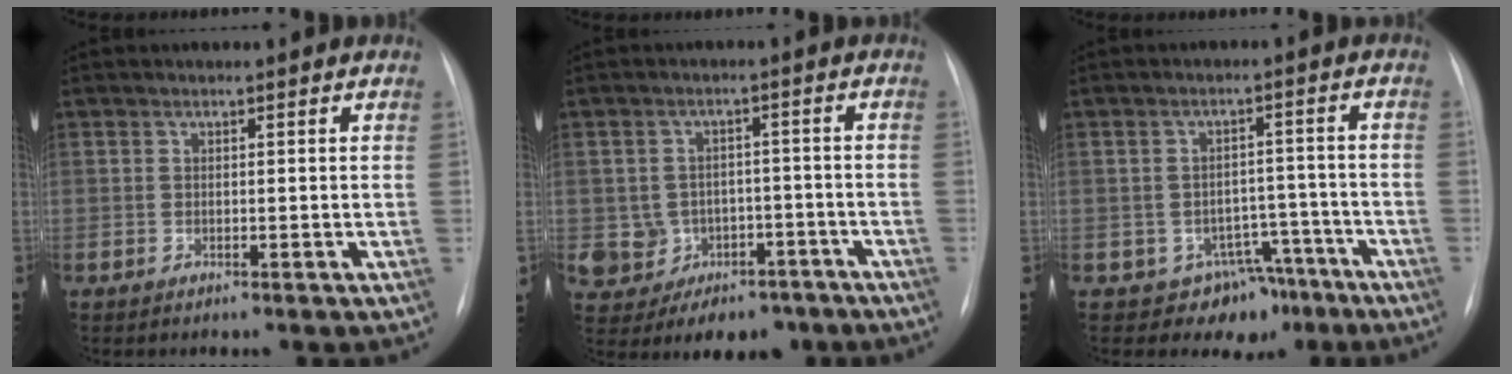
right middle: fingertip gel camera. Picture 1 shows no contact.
{"total": 9.3, "force": [-4.3, 7.9, 2.7], "torque": [-0.050, 0.027, -0.048]}
{"total": 7.0, "force": [-4.4, 5.3, 1.3], "torque": [0.005, 0.027, -0.051]}